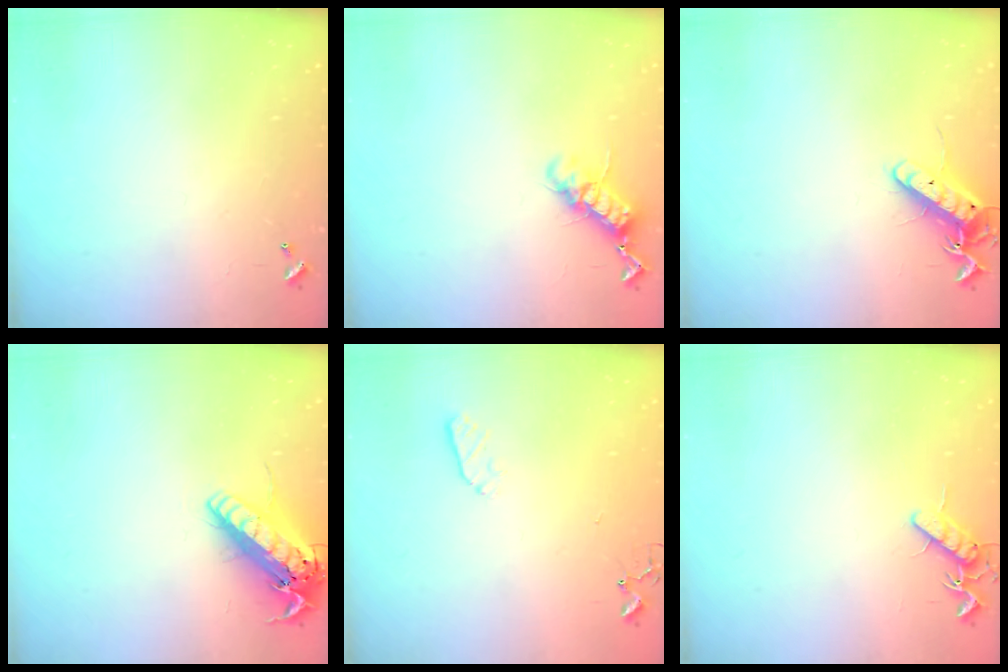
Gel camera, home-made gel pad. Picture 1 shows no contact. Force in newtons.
{"total": 11.5, "press": 11.4, "slide": 1.2}
{"total": 12.3, "press": 12.2, "slide": 0.9}
{"total": 18.2, "press": 17.9, "slide": 3.4}
{"total": 4.3, "press": 4.3, "slide": 0.5}
{"total": 8.3, "press": 8.2, "slide": 1.0}